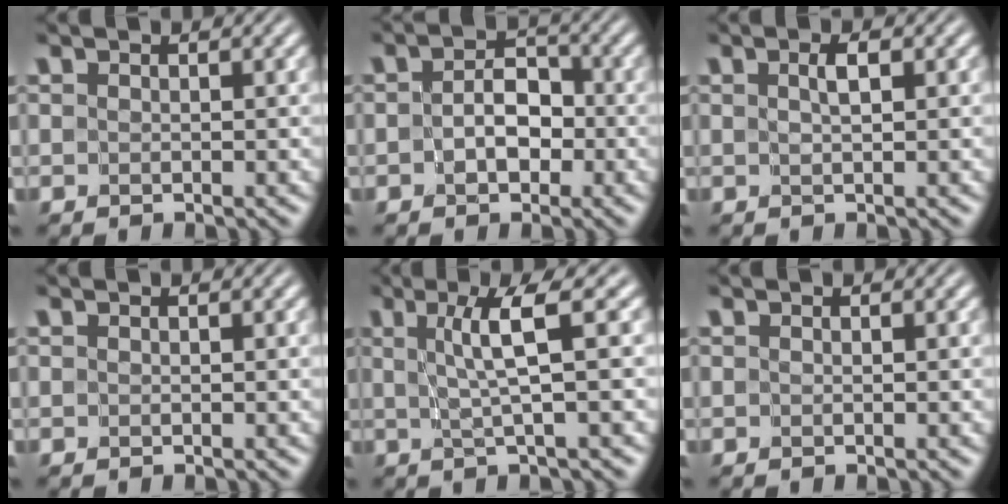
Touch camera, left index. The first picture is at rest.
{"total": 2.9, "force": [-0.8, 1.9, 2.1], "torque": [-0.032, -0.002, -0.017]}
{"total": 1.0, "force": [0.4, 0.1, 0.9], "torque": [-0.014, 0.000, 0.007]}
{"total": 0.0}
{"total": 4.0, "force": [0.8, 0.2, 3.9], "torque": [-0.066, -0.001, 0.015]}
{"total": 0.0}